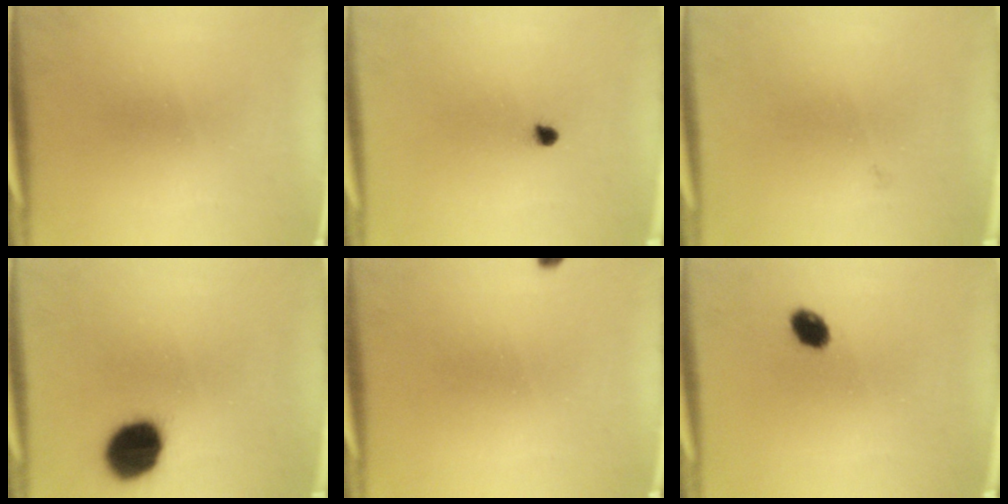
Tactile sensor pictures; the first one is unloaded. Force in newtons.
{"total": 1.8}
{"total": 0.7}
{"total": 12.9}
{"total": 1.4}
{"total": 4.0}